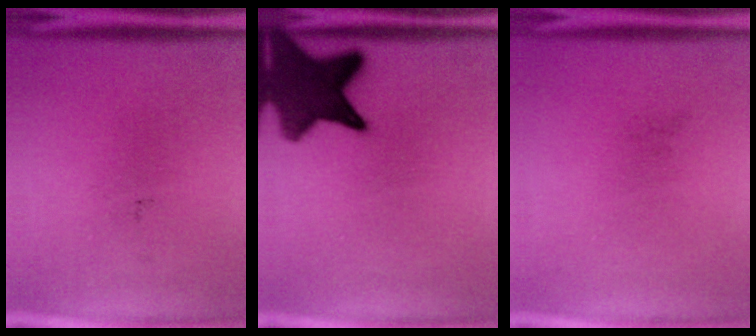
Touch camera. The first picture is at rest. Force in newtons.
{"total": 13.4}
{"total": 0.0}